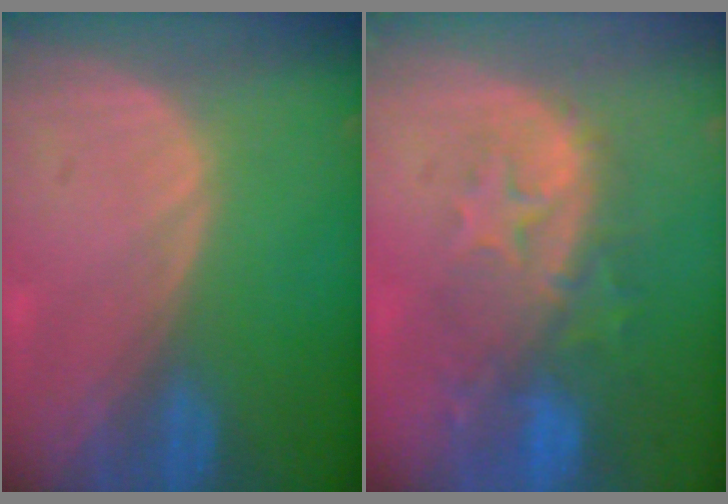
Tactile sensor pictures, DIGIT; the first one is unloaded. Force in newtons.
{"total": 10.3, "press": 8.9, "slide": 5.1}